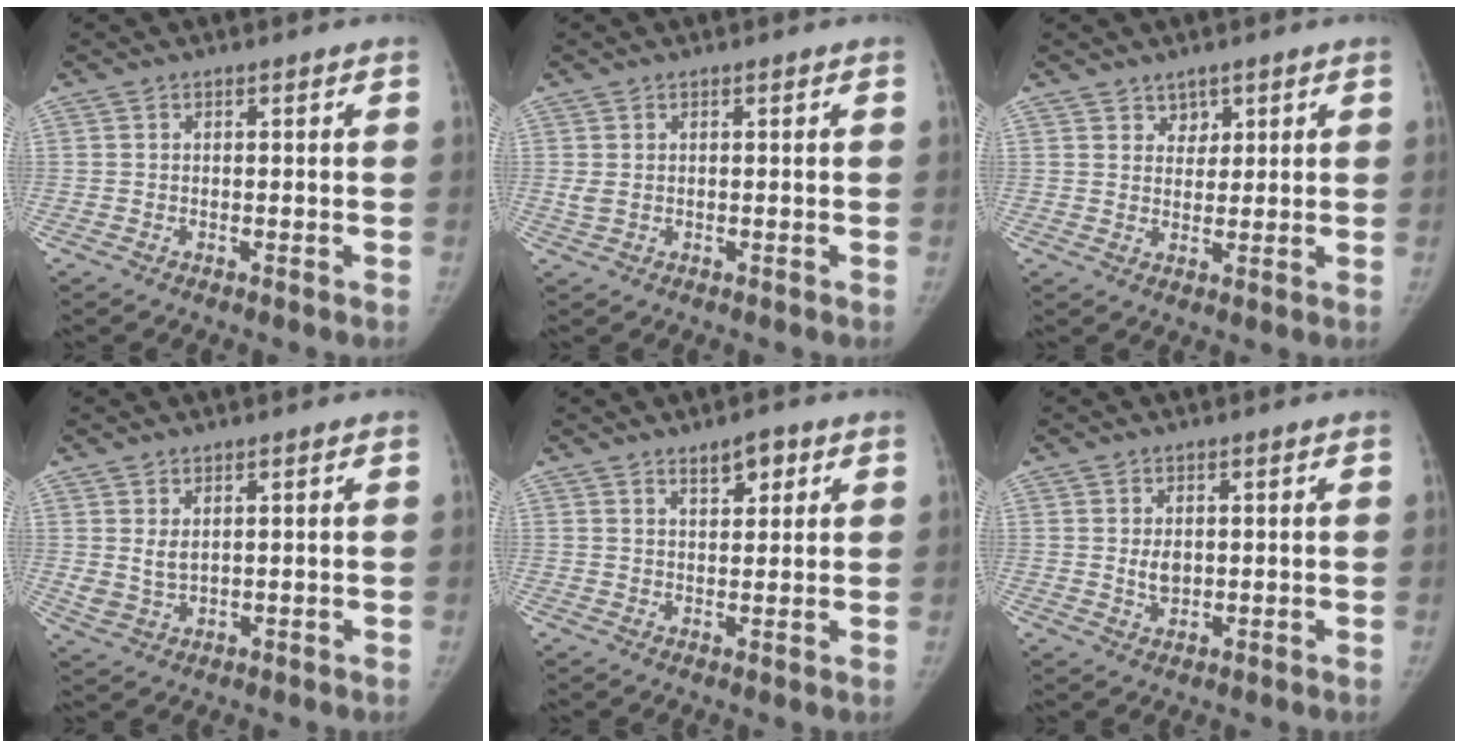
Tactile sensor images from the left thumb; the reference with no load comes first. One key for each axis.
{"total": 1.3, "fx": 0.3, "fy": 0.9, "fz": 1.0, "tx": -0.024, "ty": 0.000, "tz": 0.009}
{"total": 2.6, "fx": 1.8, "fy": 1.9, "fz": 0.3, "tx": 0.019, "ty": -0.013, "tz": 0.028}
{"total": 3.2, "fx": 1.1, "fy": 1.9, "fz": 2.3, "tx": -0.044, "ty": -0.011, "tz": 0.035}
{"total": 3.8, "fx": 2.4, "fy": 1.7, "fz": 2.4, "tx": -0.021, "ty": -0.015, "tz": 0.036}
{"total": 3.1, "fx": 0.4, "fy": 2.2, "fz": 2.1, "tx": -0.026, "ty": -0.007, "tz": 0.012}